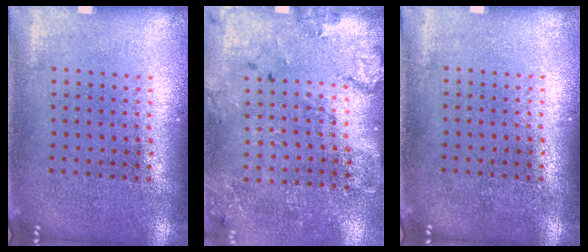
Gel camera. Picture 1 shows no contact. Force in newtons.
{"total": 2.0, "press": 1.5, "slide": 1.2}
{"total": 0.0}